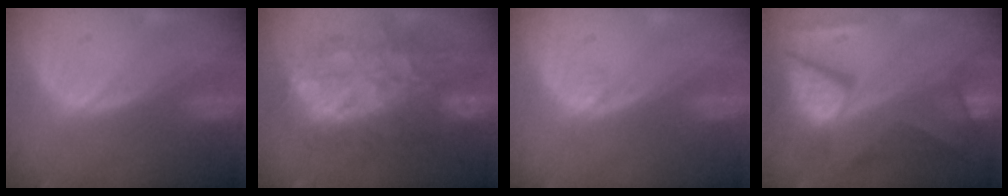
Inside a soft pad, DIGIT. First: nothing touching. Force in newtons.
{"total": 12.2, "press": 12.2, "slide": 1.1}
{"total": 0.5, "press": 0.5, "slide": 0.2}
{"total": 11.8, "press": 11.7, "slide": 1.2}